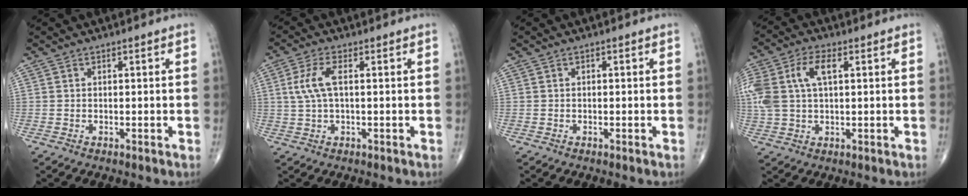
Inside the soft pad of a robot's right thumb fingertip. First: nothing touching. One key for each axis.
{"total": 5.4, "fx": 0.8, "fy": 2.1, "fz": 4.9, "tx": -0.124, "ty": 0.012, "tz": 0.016}
{"total": 0.0}
{"total": 11.8, "fx": 2.9, "fy": 6.4, "fz": 9.5, "tx": -0.236, "ty": 0.019, "tz": 0.059}